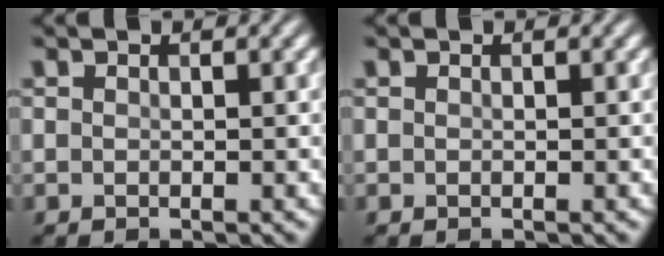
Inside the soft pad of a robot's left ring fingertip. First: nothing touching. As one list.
[{"total": 0.0}]